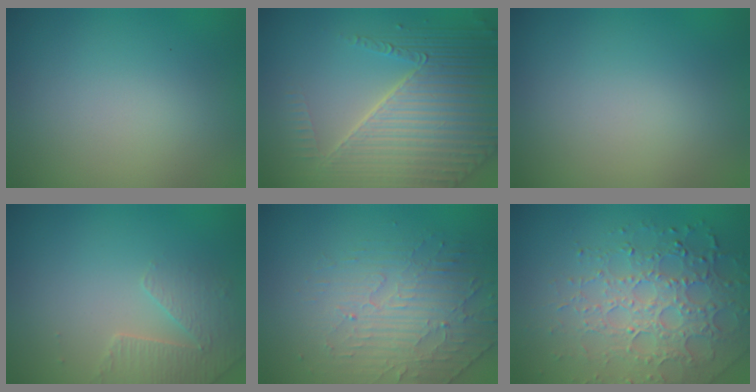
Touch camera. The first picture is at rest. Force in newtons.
{"total": 7.7, "press": 5.8, "slide": 5.2}
{"total": 0.0}
{"total": 2.8, "press": 2.7, "slide": 0.7}
{"total": 4.6, "press": 3.2, "slide": 3.2}
{"total": 6.4, "press": 4.9, "slide": 4.1}